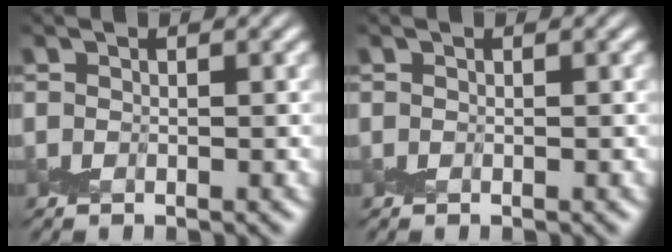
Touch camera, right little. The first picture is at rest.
{"total": 0.0}